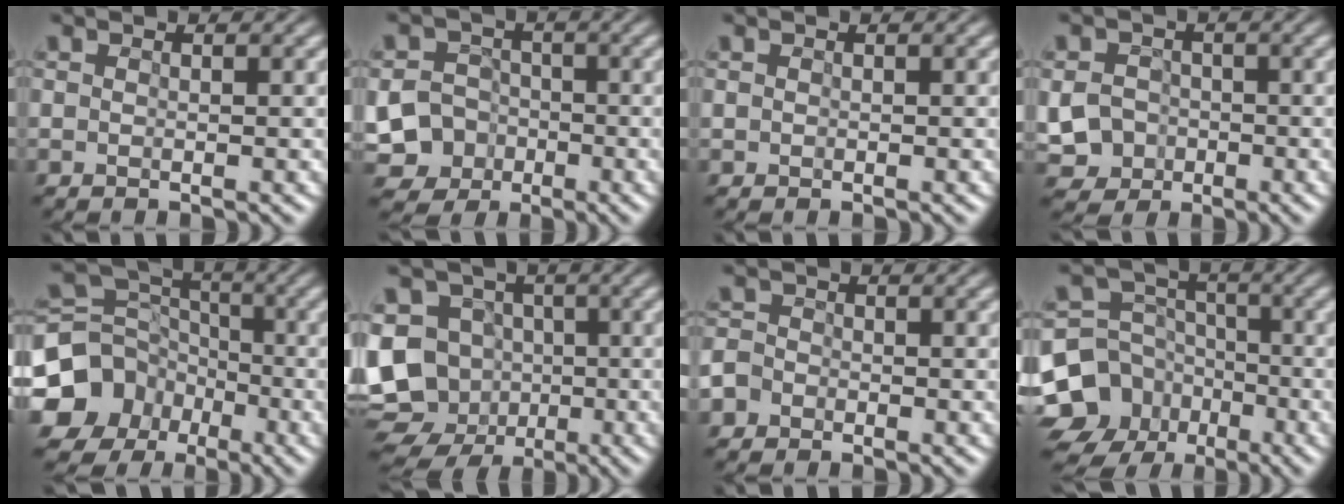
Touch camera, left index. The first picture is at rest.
{"total": 10.0, "force": [-3.7, 9.0, 2.3], "torque": [-0.076, -0.020, -0.073]}
{"total": 0.0}
{"total": 7.6, "force": [-2.9, 6.7, 1.9], "torque": [-0.050, -0.015, -0.067]}
{"total": 12.7, "force": [-6.2, 10.4, 3.9], "torque": [-0.111, -0.033, -0.114]}
{"total": 11.6, "force": [-3.2, 10.0, 4.9], "torque": [-0.111, -0.010, -0.055]}
{"total": 3.7, "force": [-2.4, 2.7, 0.7], "torque": [-0.015, -0.002, -0.049]}
{"total": 11.1, "force": [-6.2, 8.7, 2.8], "torque": [-0.091, -0.025, -0.112]}